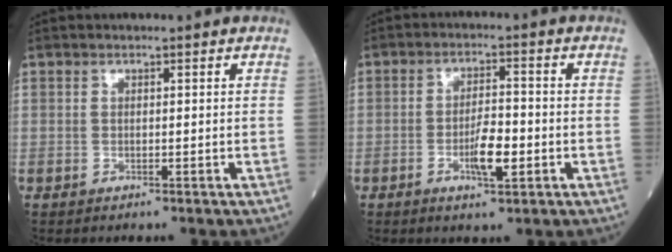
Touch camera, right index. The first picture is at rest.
{"total": 5.4, "force": [-1.8, 1.3, 4.9], "torque": [-0.089, 0.000, -0.030]}